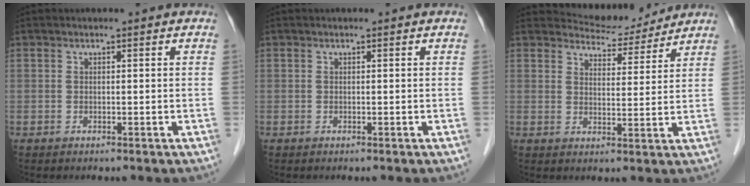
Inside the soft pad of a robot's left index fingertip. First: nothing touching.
{"total": 0.0}
{"total": 6.5, "force": [6.4, 1.2, -0.2], "torque": [-0.002, -0.001, 0.088]}